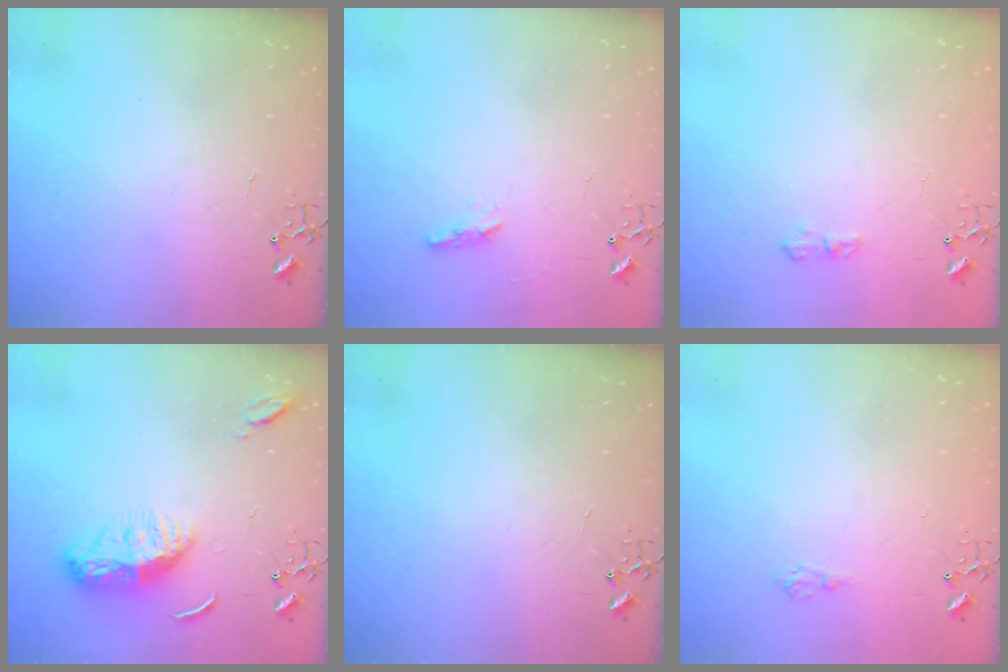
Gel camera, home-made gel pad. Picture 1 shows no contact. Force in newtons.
{"total": 5.4, "press": 5.3, "slide": 0.6}
{"total": 7.7, "press": 7.7, "slide": 0.7}
{"total": 10.8, "press": 10.7, "slide": 1.1}
{"total": 0.0}
{"total": 5.5, "press": 5.5, "slide": 0.7}